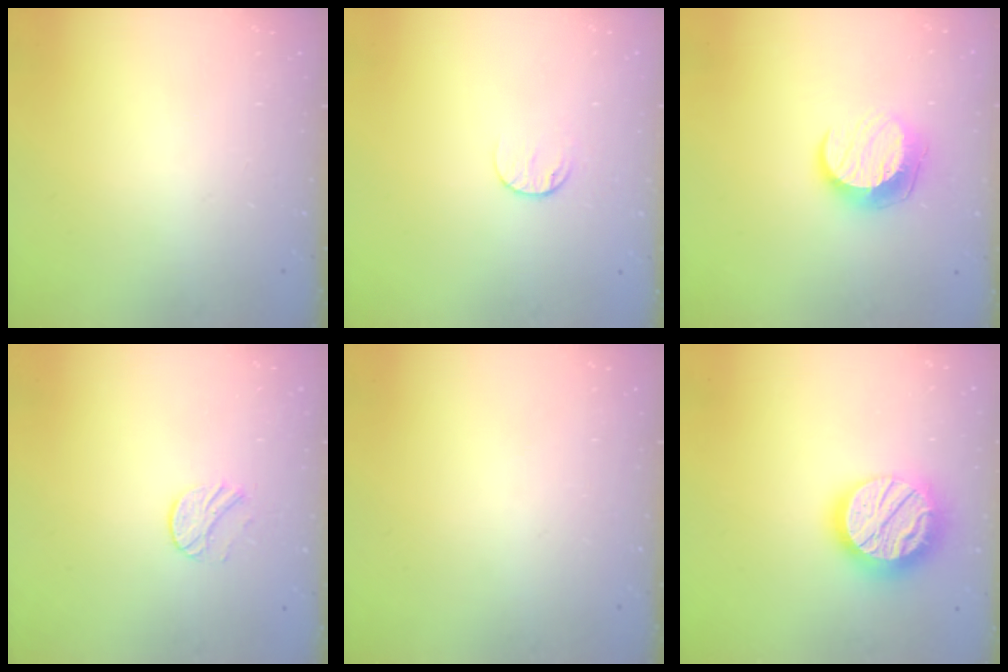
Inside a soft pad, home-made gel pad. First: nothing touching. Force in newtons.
{"total": 6.8, "press": 6.8, "slide": 0.4}
{"total": 11.1, "press": 11.0, "slide": 0.7}
{"total": 7.9, "press": 7.8, "slide": 0.9}
{"total": 0.0}
{"total": 20.2, "press": 20.2, "slide": 1.5}